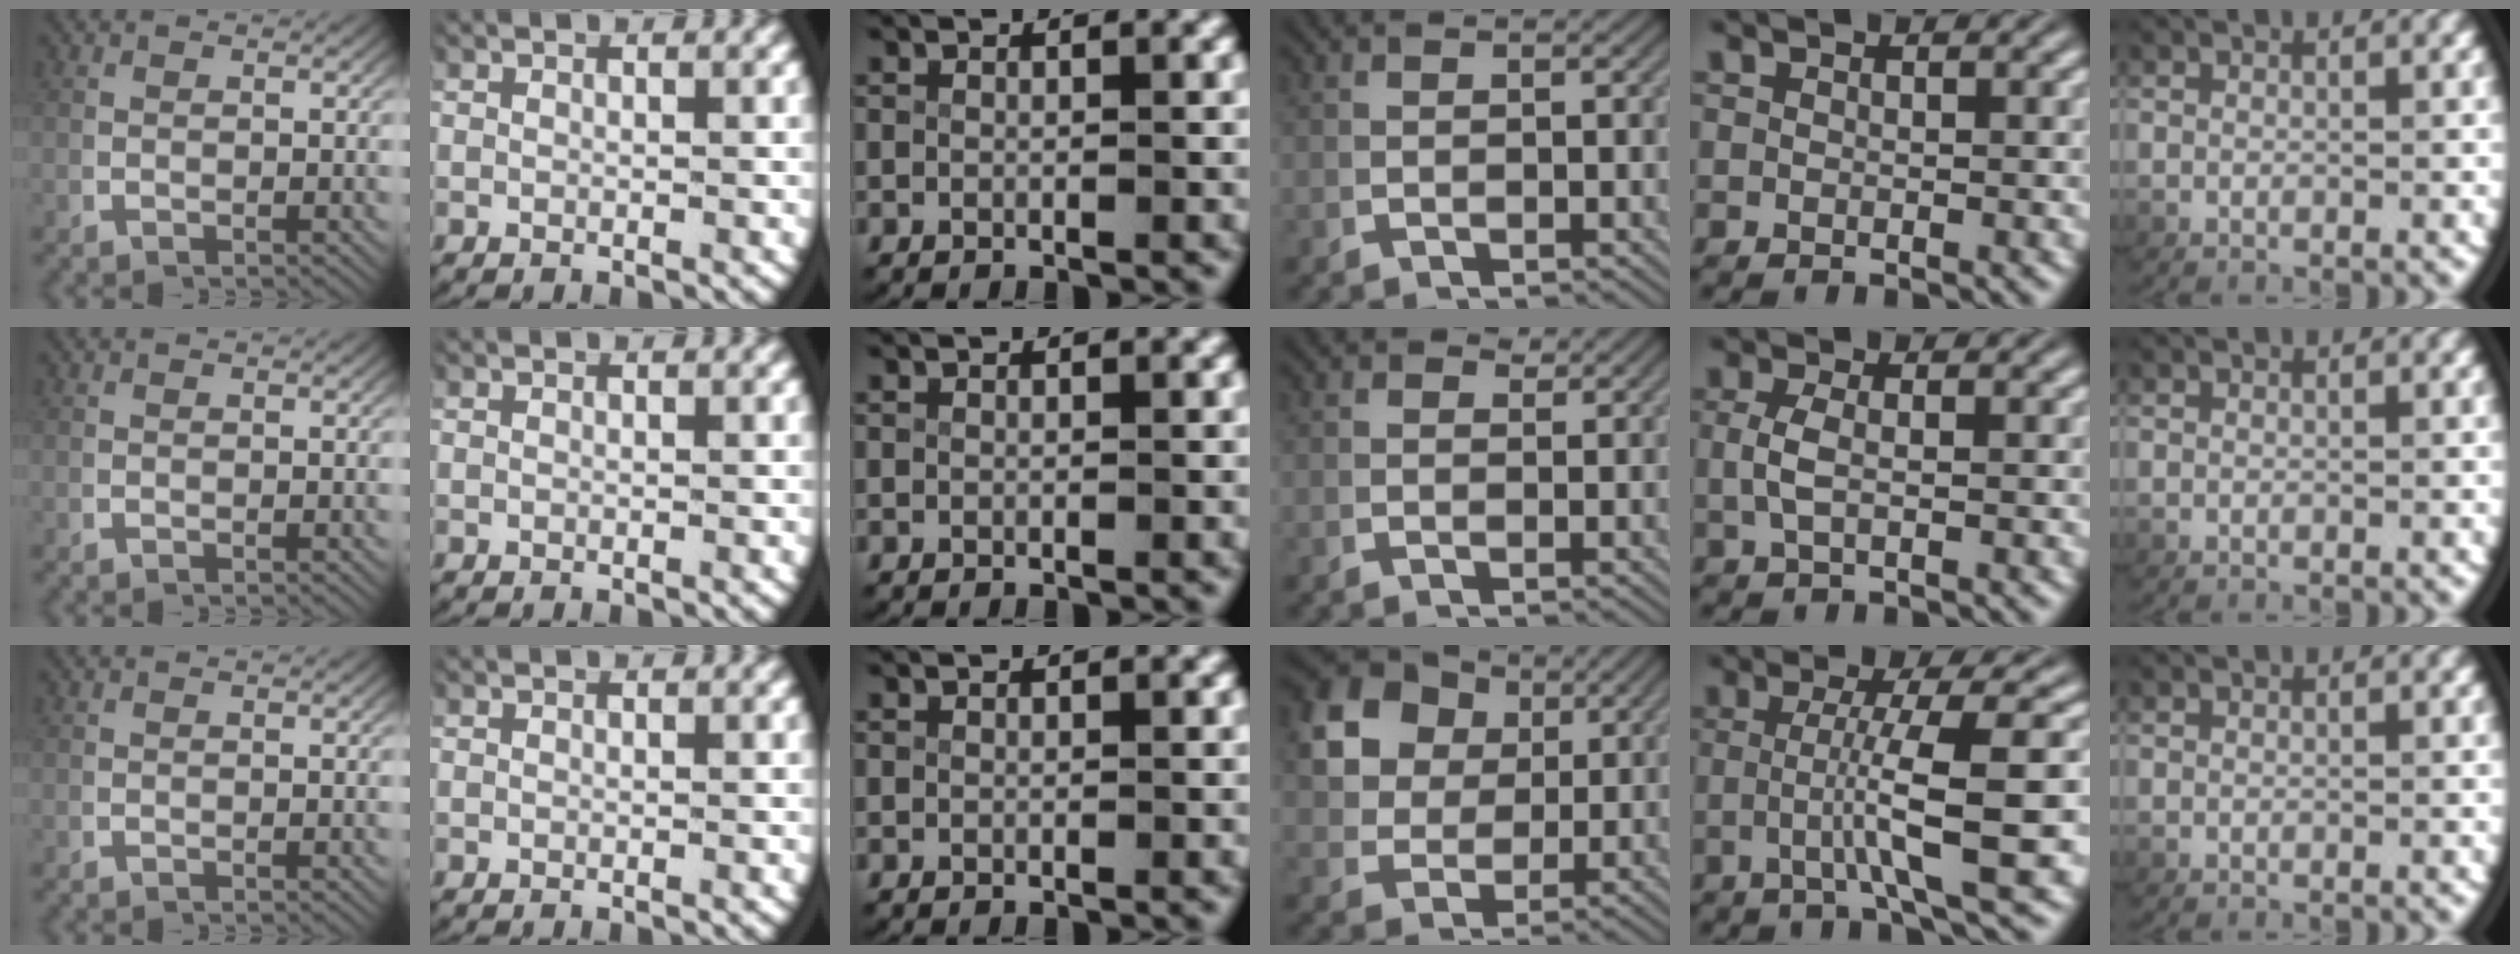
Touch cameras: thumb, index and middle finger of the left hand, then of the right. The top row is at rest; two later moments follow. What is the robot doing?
{"motion": "grasp_and_lifting", "object": "card"}